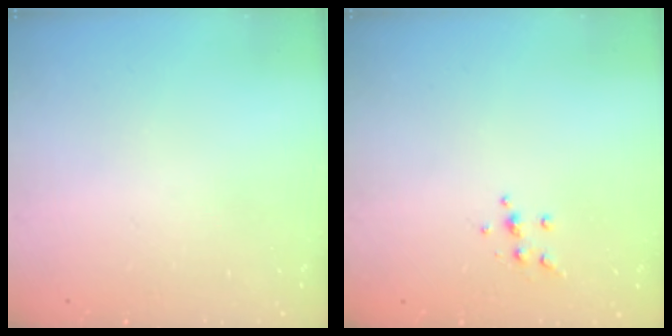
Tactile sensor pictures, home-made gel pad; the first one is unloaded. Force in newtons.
{"total": 4.3, "press": 4.2, "slide": 1.1}